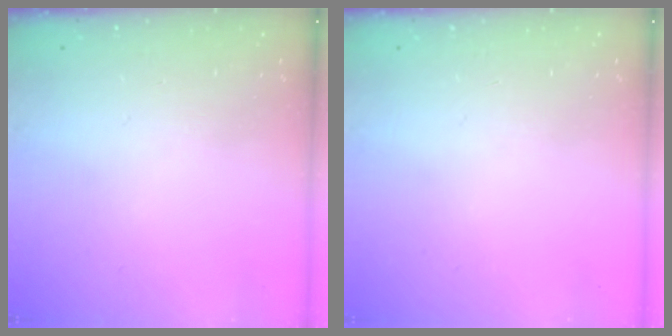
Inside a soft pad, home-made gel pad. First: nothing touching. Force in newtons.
{"total": 0.0}